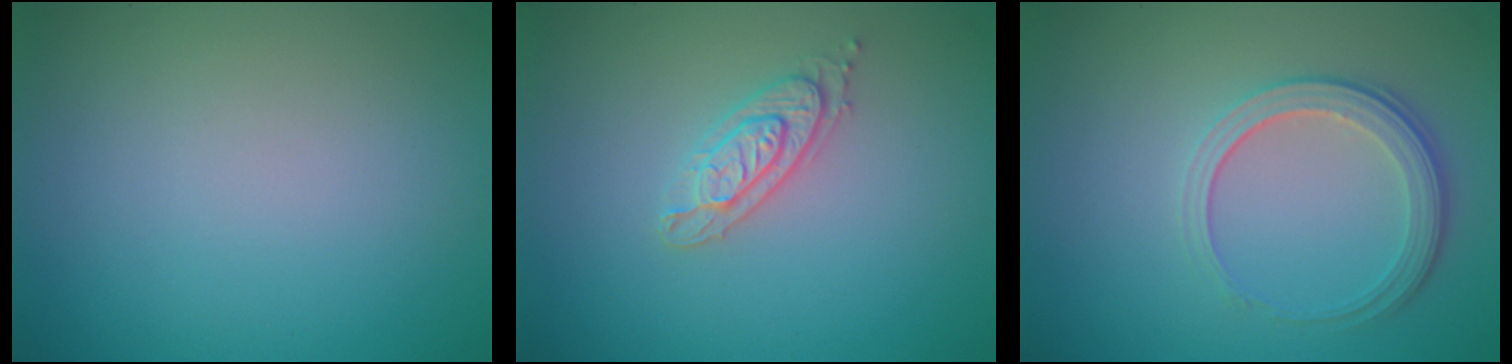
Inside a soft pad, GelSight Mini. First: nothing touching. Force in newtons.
{"total": 2.3, "press": 2.2, "slide": 0.5}
{"total": 3.7, "press": 2.7, "slide": 2.5}